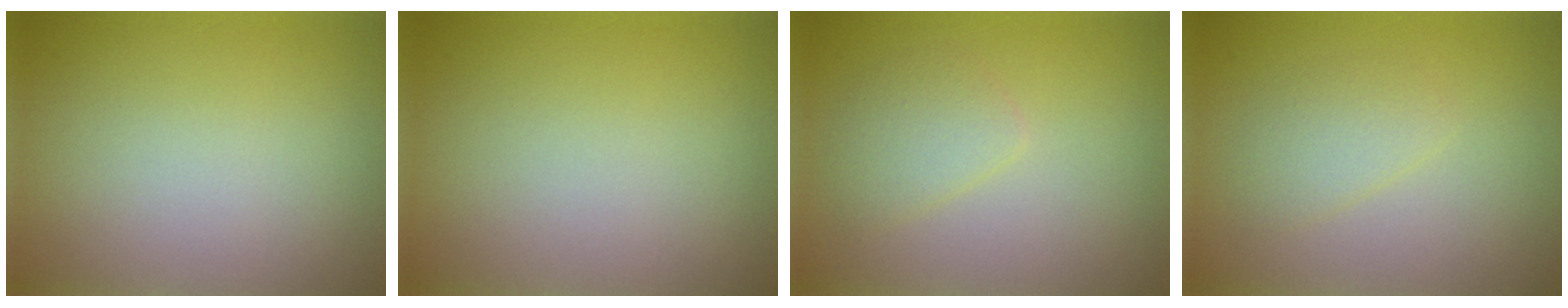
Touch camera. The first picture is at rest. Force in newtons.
{"total": 0.0}
{"total": 2.0, "press": 2.0, "slide": 0.1}
{"total": 1.8, "press": 1.8, "slide": 0.1}